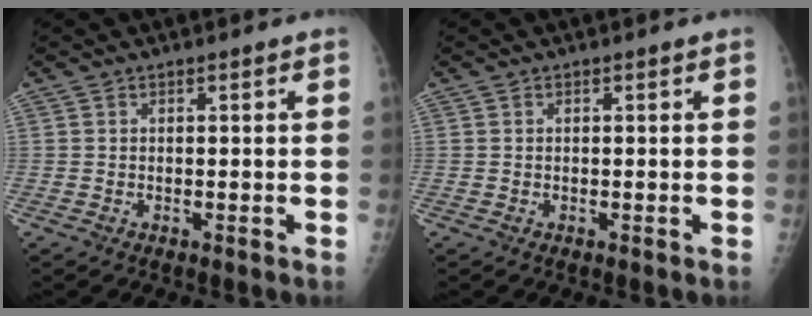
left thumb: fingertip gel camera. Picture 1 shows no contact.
{"total": 0.0}